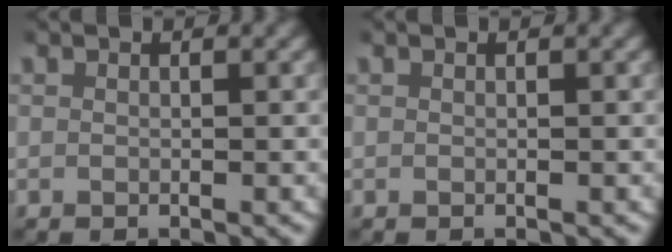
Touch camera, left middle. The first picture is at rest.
{"total": 0.0}